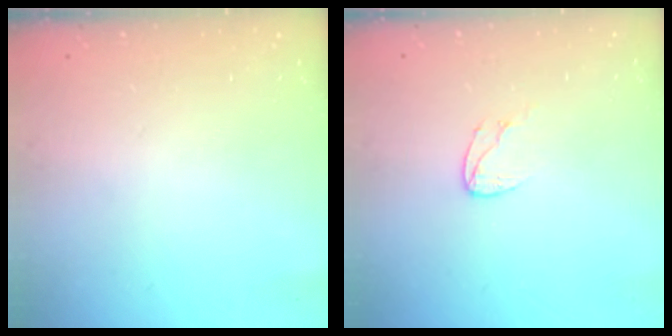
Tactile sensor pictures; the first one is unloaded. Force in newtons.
{"total": 5.8, "press": 5.8, "slide": 0.5}